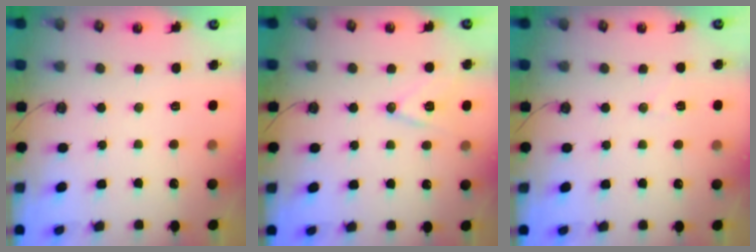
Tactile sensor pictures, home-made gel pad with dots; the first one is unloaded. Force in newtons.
{"total": 10.1, "press": 9.5, "slide": 3.5}
{"total": 4.2, "press": 4.1, "slide": 0.6}